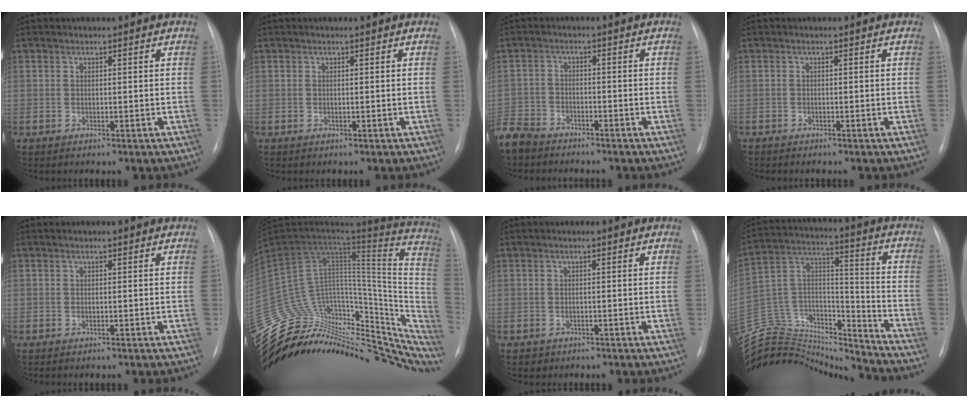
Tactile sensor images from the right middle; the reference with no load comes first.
{"total": 0.0}
{"total": 6.5, "force": [-6.0, 2.3, 1.2], "torque": [-0.024, -0.016, -0.115]}
{"total": 0.5, "force": [-0.5, 0.1, 0.0], "torque": [-0.005, -0.001, -0.010]}
{"total": 0.0}
{"total": 38.8, "force": [-28.9, 18.7, 18.0], "torque": [-0.254, 0.044, -0.397]}
{"total": 1.0, "force": [-0.6, 0.8, -0.1], "torque": [-0.005, 0.002, -0.006]}
{"total": 24.3, "force": [-23.3, 4.9, 5.1], "torque": [-0.139, 0.043, -0.380]}